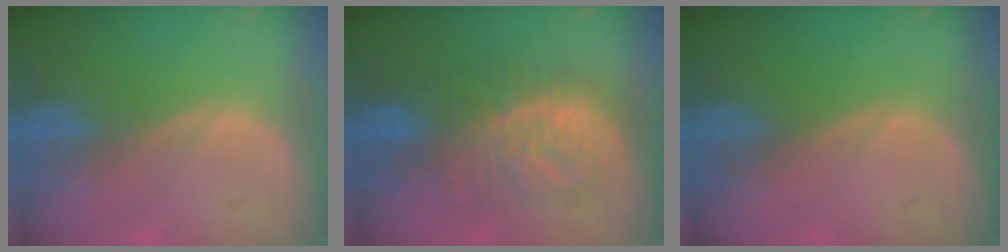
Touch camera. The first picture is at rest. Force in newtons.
{"total": 8.9, "press": 8.9, "slide": 0.3}
{"total": 0.0}